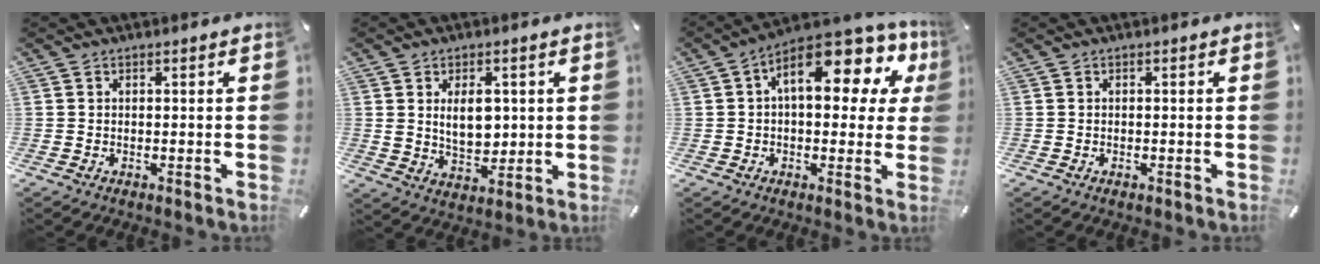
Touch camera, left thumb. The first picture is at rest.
{"total": 8.2, "force": [1.7, 5.2, 6.1], "torque": [-0.100, -0.003, 0.027]}
{"total": 16.4, "force": [6.4, 7.6, 13.0], "torque": [-0.182, -0.039, 0.103]}
{"total": 0.5, "force": [-0.3, 0.3, 0.4], "torque": [-0.008, -0.003, -0.004]}